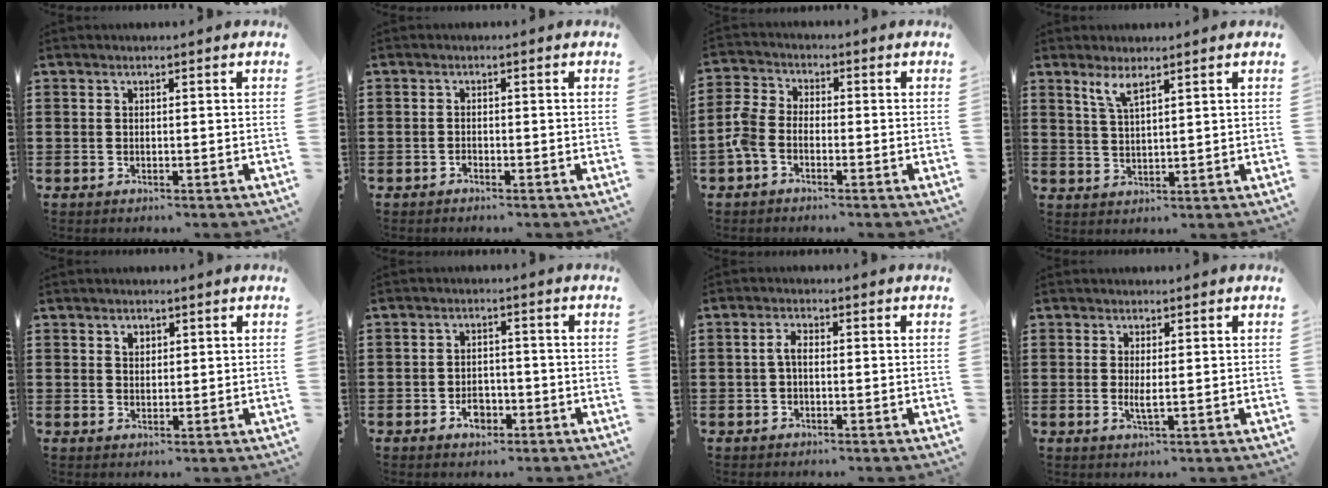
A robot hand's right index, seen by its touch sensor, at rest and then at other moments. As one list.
[{"total": 0.7, "force": [-0.7, 0.2, 0.0], "torque": [-0.002, 0.003, -0.015]}, {"total": 4.1, "force": [-2.6, 2.1, 2.3], "torque": [-0.078, -0.003, -0.063]}, {"total": 3.6, "force": [2.4, 0.8, 2.5], "torque": [-0.055, 0.004, 0.043]}, {"total": 1.5, "force": [0.8, 1.1, 0.6], "torque": [-0.015, 0.005, 0.014]}, {"total": 3.2, "force": [-1.6, 2.1, 1.7], "torque": [-0.026, 0.000, -0.033]}, {"total": 2.2, "force": [-0.4, 0.9, 1.9], "torque": [-0.054, -0.003, -0.013]}, {"total": 2.0, "force": [0.1, 0.2, 2.0], "torque": [-0.036, -0.004, 0.002]}]